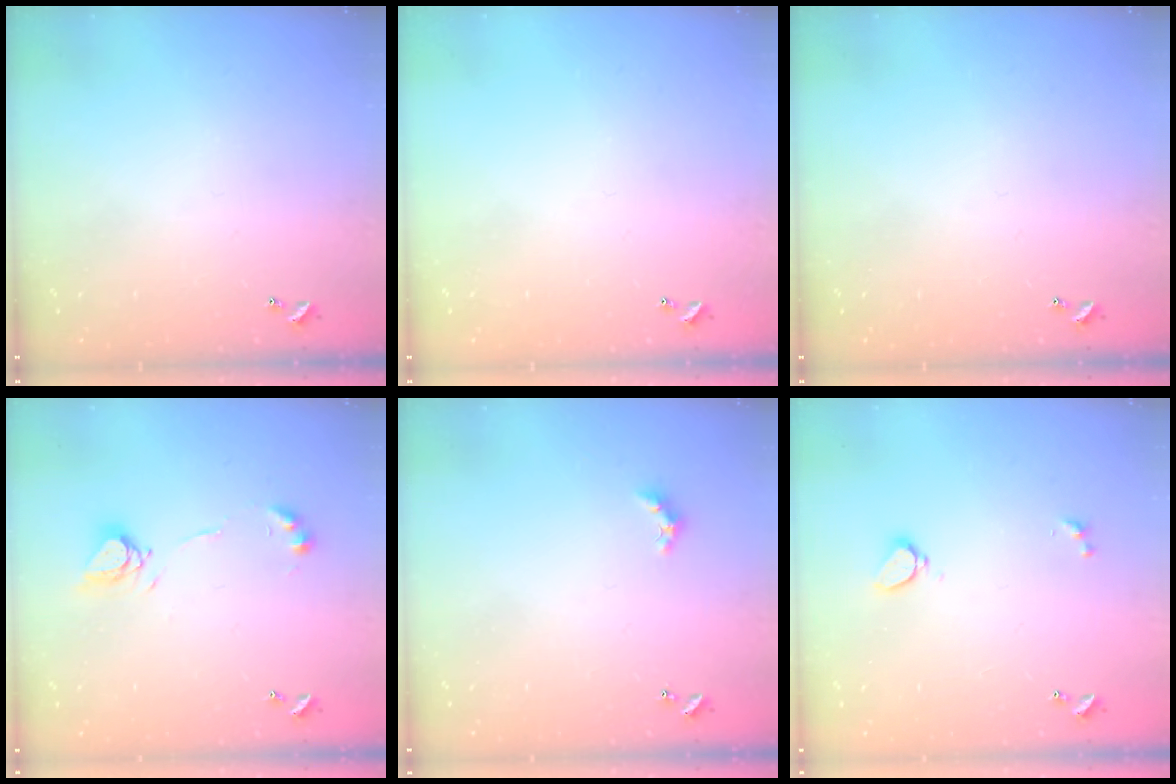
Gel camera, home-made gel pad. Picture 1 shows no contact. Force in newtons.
{"total": 0.0}
{"total": 0.0}
{"total": 10.7, "press": 10.6, "slide": 1.0}
{"total": 1.7, "press": 1.6, "slide": 0.5}
{"total": 2.9, "press": 2.3, "slide": 1.9}